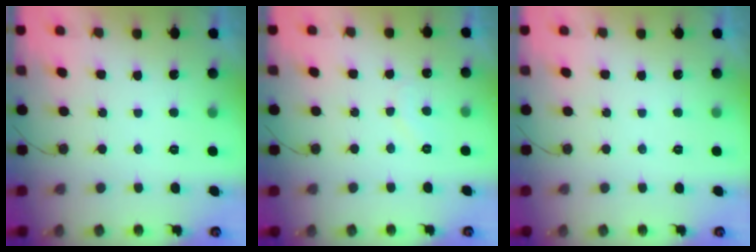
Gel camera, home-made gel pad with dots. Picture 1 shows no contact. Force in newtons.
{"total": 6.0, "press": 6.0, "slide": 0.5}
{"total": 0.0}